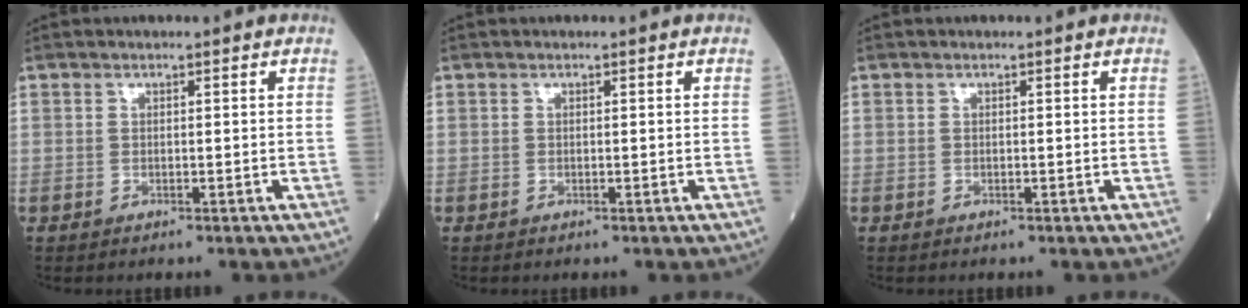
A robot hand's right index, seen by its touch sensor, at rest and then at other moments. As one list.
[{"total": 0.0}, {"total": 0.0}]